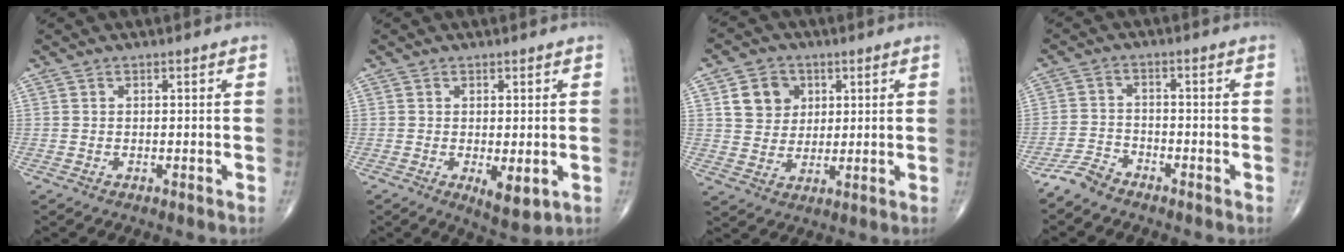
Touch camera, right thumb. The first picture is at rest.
{"total": 4.9, "force": [-1.0, 2.0, 4.4], "torque": [-0.062, -0.016, -0.007]}
{"total": 8.0, "force": [2.8, 6.9, 3.1], "torque": [-0.020, -0.009, 0.050]}
{"total": 3.8, "force": [-3.5, 1.2, 0.9], "torque": [-0.017, 0.008, -0.077]}